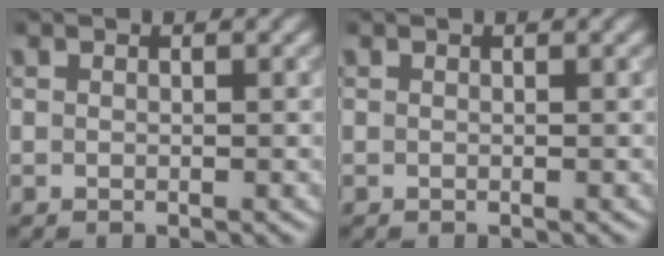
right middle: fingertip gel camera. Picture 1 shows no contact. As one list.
[{"total": 0.0}]